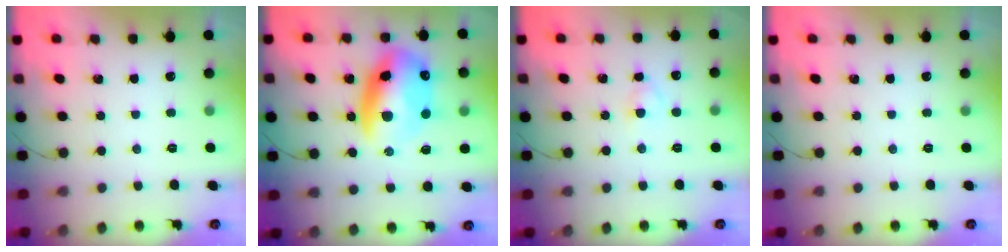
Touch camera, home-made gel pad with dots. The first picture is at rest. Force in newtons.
{"total": 16.0, "press": 15.6, "slide": 3.5}
{"total": 2.9, "press": 2.7, "slide": 1.1}
{"total": 0.0}